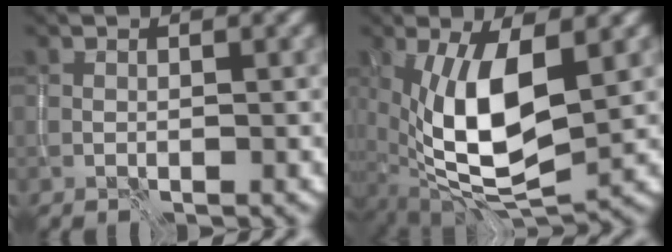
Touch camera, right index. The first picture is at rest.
{"total": 11.1, "force": [0.1, 4.8, 9.9], "torque": [-0.188, -0.008, 0.003]}